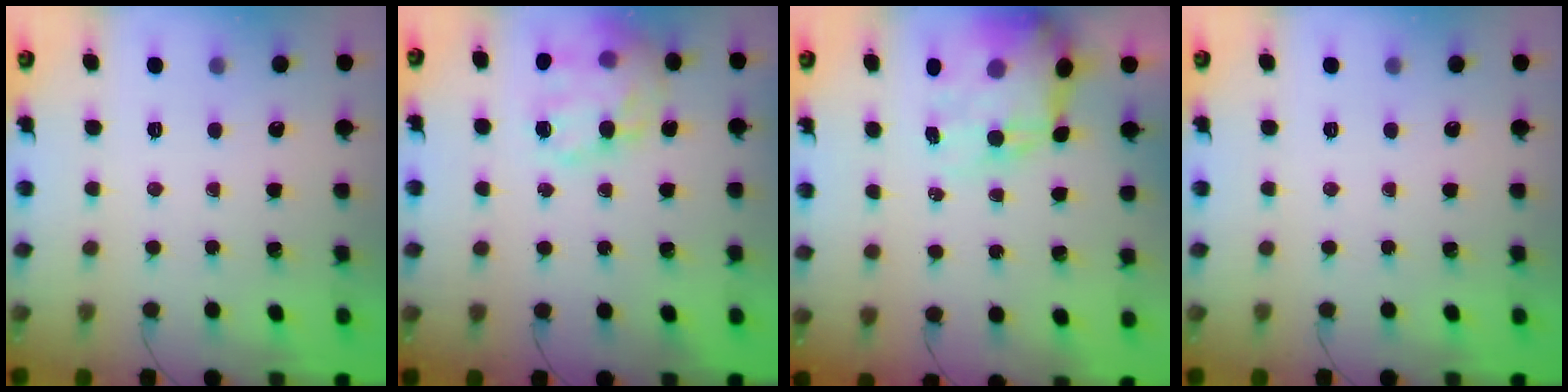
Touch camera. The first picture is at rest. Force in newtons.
{"total": 20.6, "press": 20.3, "slide": 3.5}
{"total": 11.6, "press": 11.2, "slide": 3.0}
{"total": 0.0}